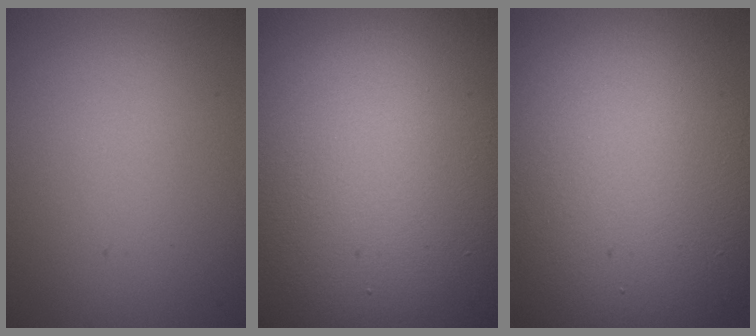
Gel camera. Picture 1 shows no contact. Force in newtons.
{"total": 23.2, "press": 23.2, "slide": 1.1}
{"total": 16.0, "press": 15.9, "slide": 1.5}